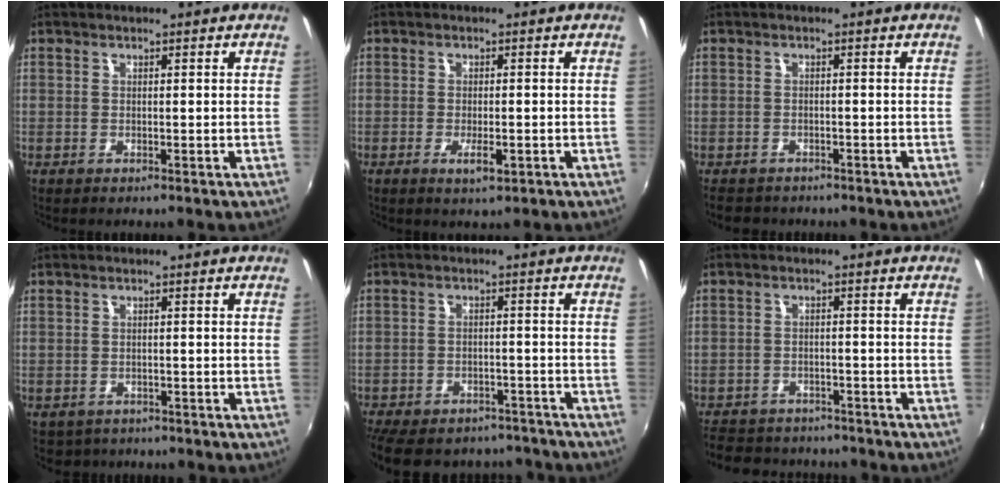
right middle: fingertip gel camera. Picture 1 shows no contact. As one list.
[{"total": 3.0, "force": [-1.3, 1.0, 2.5], "torque": [-0.047, -0.008, -0.021]}, {"total": 4.3, "force": [-3.4, 2.3, 1.0], "torque": [-0.030, -0.007, -0.056]}, {"total": 2.7, "force": [-1.8, 2.0, 0.4], "torque": [-0.015, -0.007, -0.025]}, {"total": 18.7, "force": [-15.7, 7.8, 6.6], "torque": [-0.159, 0.007, -0.208]}, {"total": 11.7, "force": [-9.9, 5.1, 3.4], "torque": [-0.093, 0.008, -0.146]}]